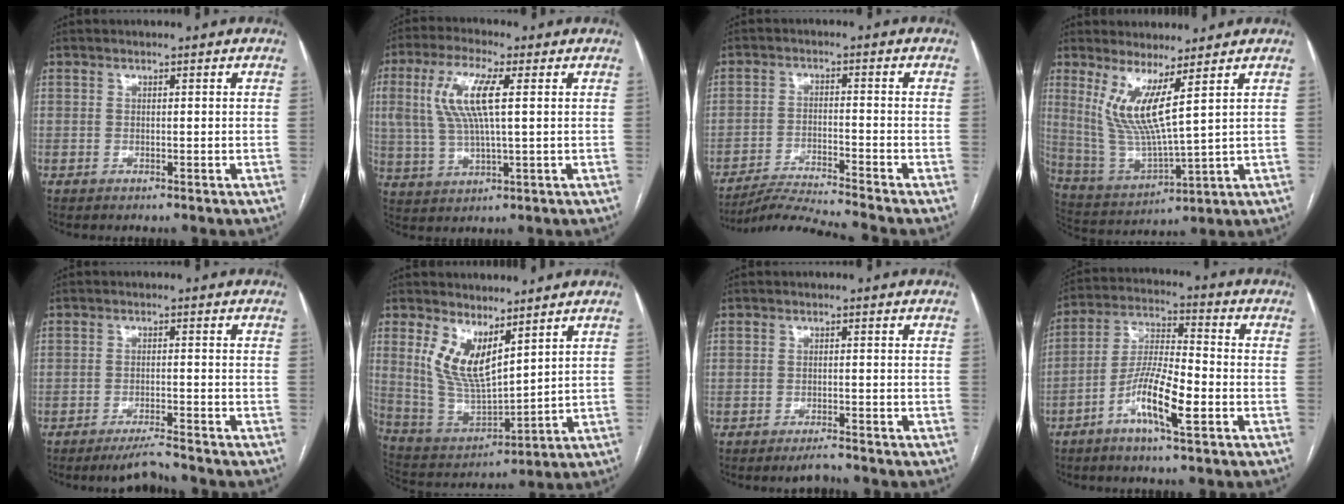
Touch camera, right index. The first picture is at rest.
{"total": 10.3, "force": [2.4, 2.3, 9.7], "torque": [-0.217, 0.010, 0.048]}
{"total": 8.7, "force": [-8.0, -2.7, 1.8], "torque": [-0.020, -0.017, -0.145]}
{"total": 9.4, "force": [4.3, 0.3, 8.4], "torque": [-0.185, -0.025, 0.094]}
{"total": 3.8, "force": [-3.5, -0.5, 1.4], "torque": [-0.024, -0.016, -0.062]}
{"total": 10.2, "force": [5.3, 3.6, 8.0], "torque": [-0.165, -0.009, 0.119]}
{"total": 2.1, "force": [-1.9, 0.0, 0.8], "torque": [-0.015, -0.007, -0.030]}
{"total": 10.3, "force": [-4.5, 1.5, 9.1], "torque": [-0.180, 0.002, -0.088]}